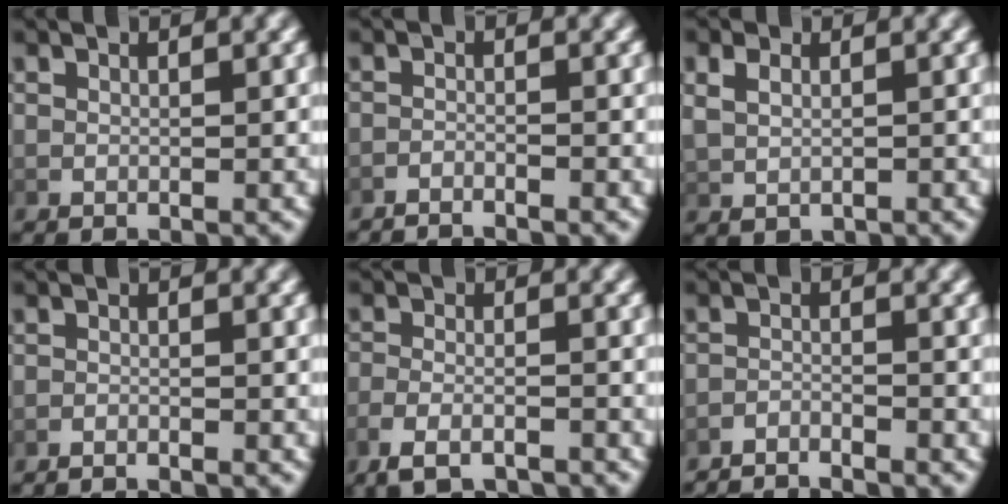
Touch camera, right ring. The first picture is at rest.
{"total": 2.9, "force": [-2.8, 0.3, -0.1], "torque": [0.001, -0.007, -0.049]}
{"total": 1.7, "force": [0.5, 1.2, 1.1], "torque": [-0.028, -0.004, 0.022]}
{"total": 1.7, "force": [-1.7, 0.1, 0.0], "torque": [-0.004, -0.003, -0.031]}
{"total": 3.9, "force": [-3.3, 1.2, 1.8], "torque": [-0.040, -0.009, -0.051]}
{"total": 4.2, "force": [-4.2, 0.6, 0.2], "torque": [-0.004, -0.013, -0.069]}